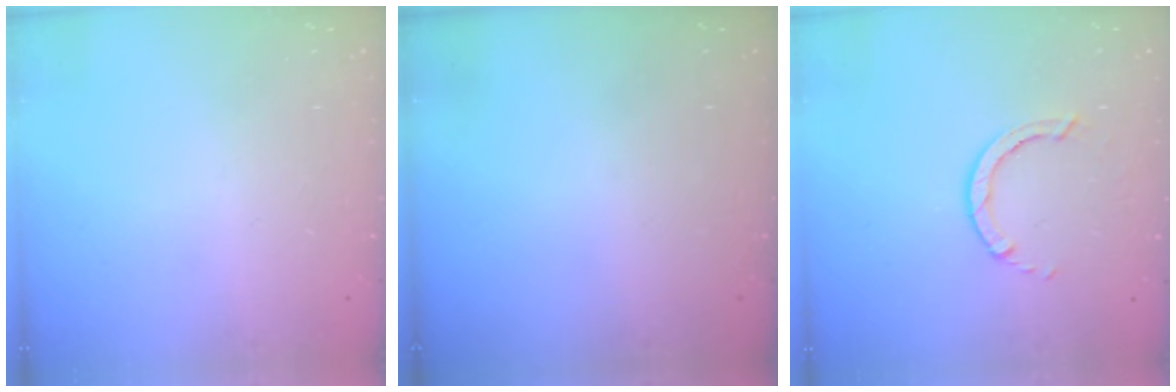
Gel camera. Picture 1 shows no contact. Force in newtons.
{"total": 0.0}
{"total": 3.4, "press": 3.4, "slide": 0.5}